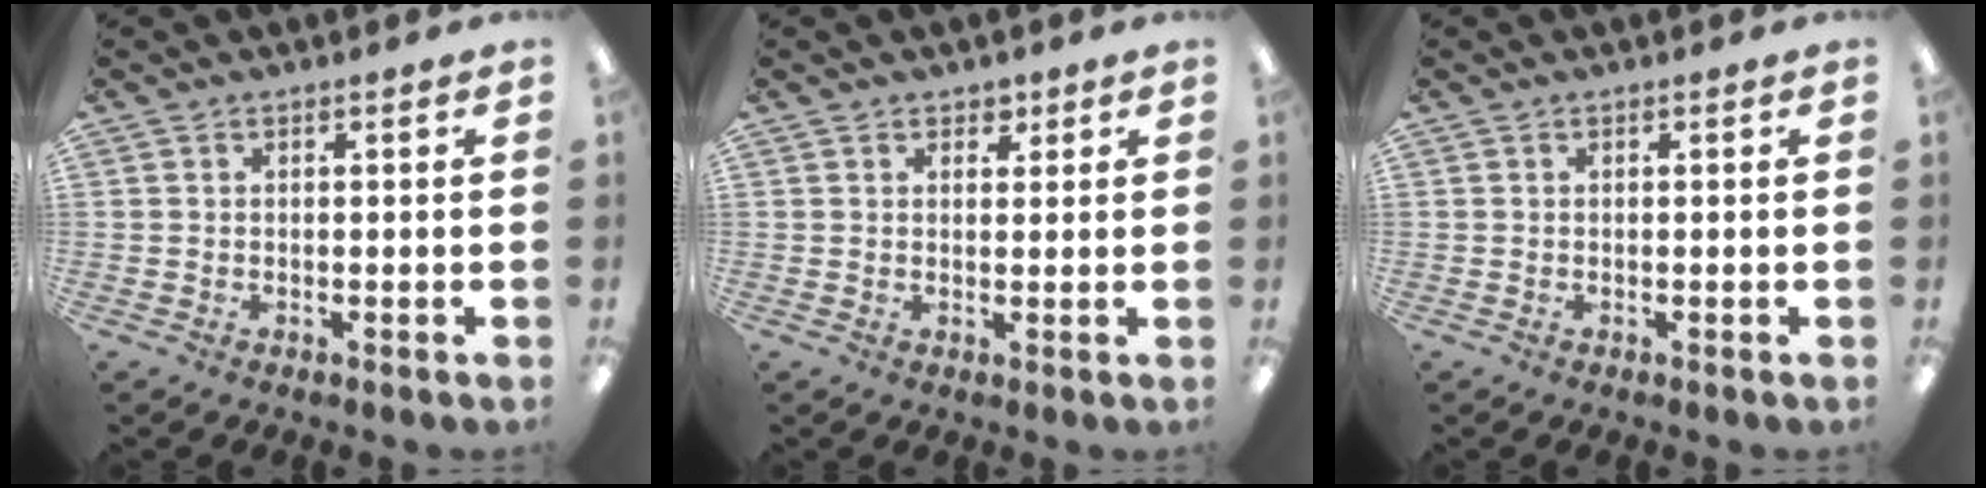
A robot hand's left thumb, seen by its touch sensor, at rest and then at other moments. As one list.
[{"total": 2.1, "force": [1.5, 1.5, 0.5], "torque": [0.005, -0.006, 0.023]}, {"total": 0.0}]